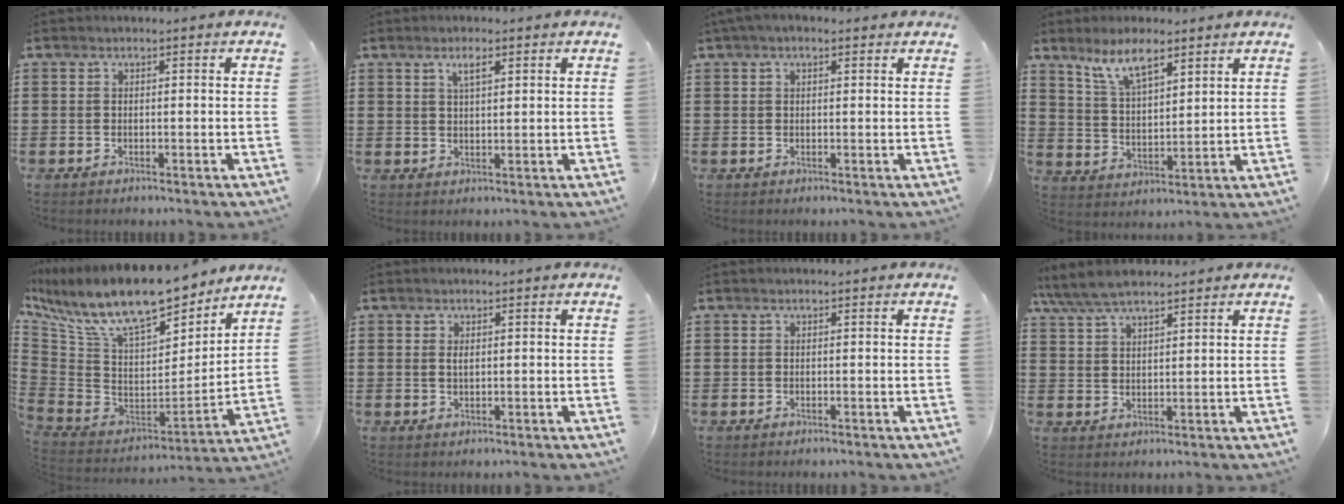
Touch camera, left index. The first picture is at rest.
{"total": 2.6, "force": [1.5, 0.7, 2.0], "torque": [-0.042, 0.004, 0.026]}
{"total": 1.7, "force": [0.9, 0.8, 1.2], "torque": [-0.026, 0.007, 0.015]}
{"total": 7.8, "force": [5.8, 2.4, 4.6], "torque": [-0.098, -0.011, 0.104]}
{"total": 13.7, "force": [10.4, 3.8, 8.1], "torque": [-0.184, -0.069, 0.182]}
{"total": 1.1, "force": [0.2, 0.5, 1.0], "torque": [-0.021, 0.003, 0.003]}
{"total": 0.0}
{"total": 5.9, "force": [4.9, 1.7, 2.8], "torque": [-0.069, -0.006, 0.092]}